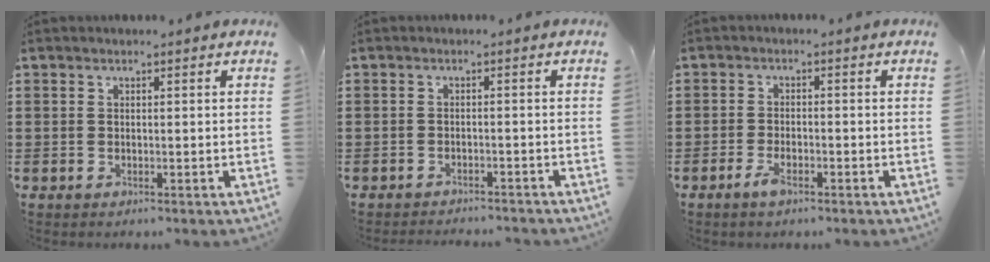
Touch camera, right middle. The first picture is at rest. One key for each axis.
{"total": 1.7, "fx": -1.7, "fy": 0.0, "fz": 0.0, "tx": -0.005, "ty": 0.001, "tz": -0.037}
{"total": 3.1, "fx": -1.9, "fy": 1.1, "fz": 2.2, "tx": -0.052, "ty": -0.002, "tz": -0.040}